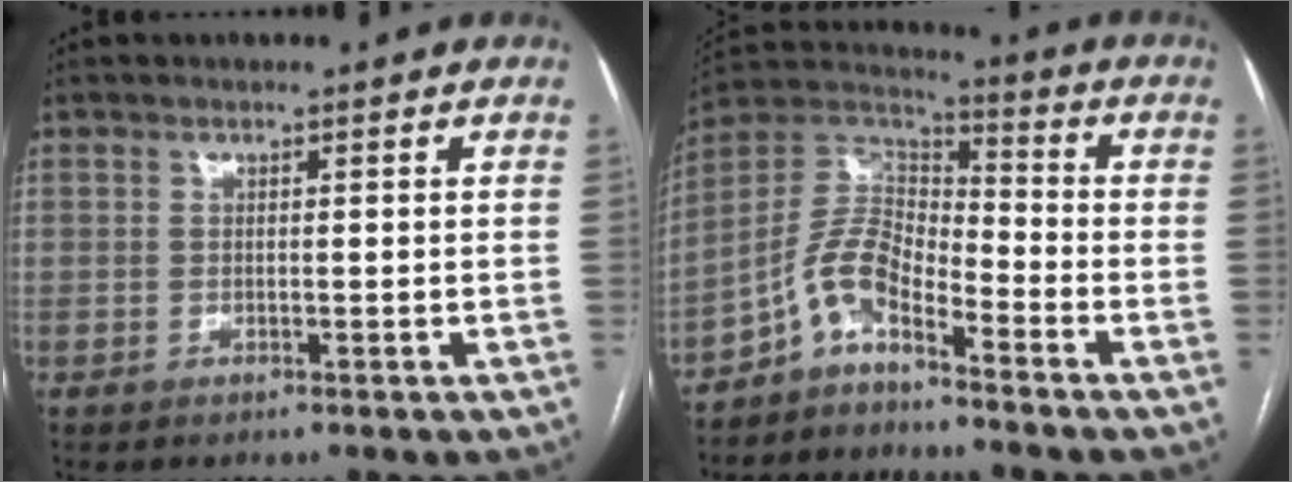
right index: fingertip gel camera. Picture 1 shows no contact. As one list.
[{"total": 8.2, "force": [-5.4, 2.9, 5.4], "torque": [-0.118, 0.027, -0.111]}]